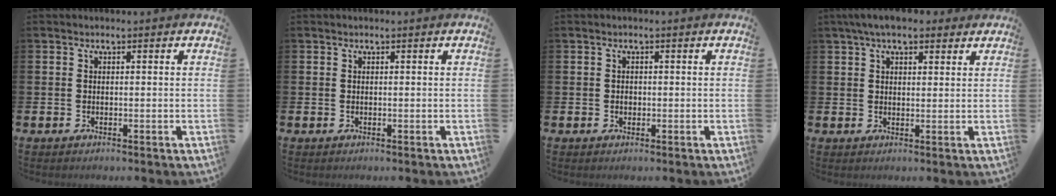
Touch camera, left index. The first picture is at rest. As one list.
[{"total": 0.0}, {"total": 0.7, "force": [-0.1, 0.6, 0.4], "torque": [0.000, 0.001, -0.005]}, {"total": 4.8, "force": [3.9, 1.7, 2.3], "torque": [-0.044, -0.007, 0.071]}]